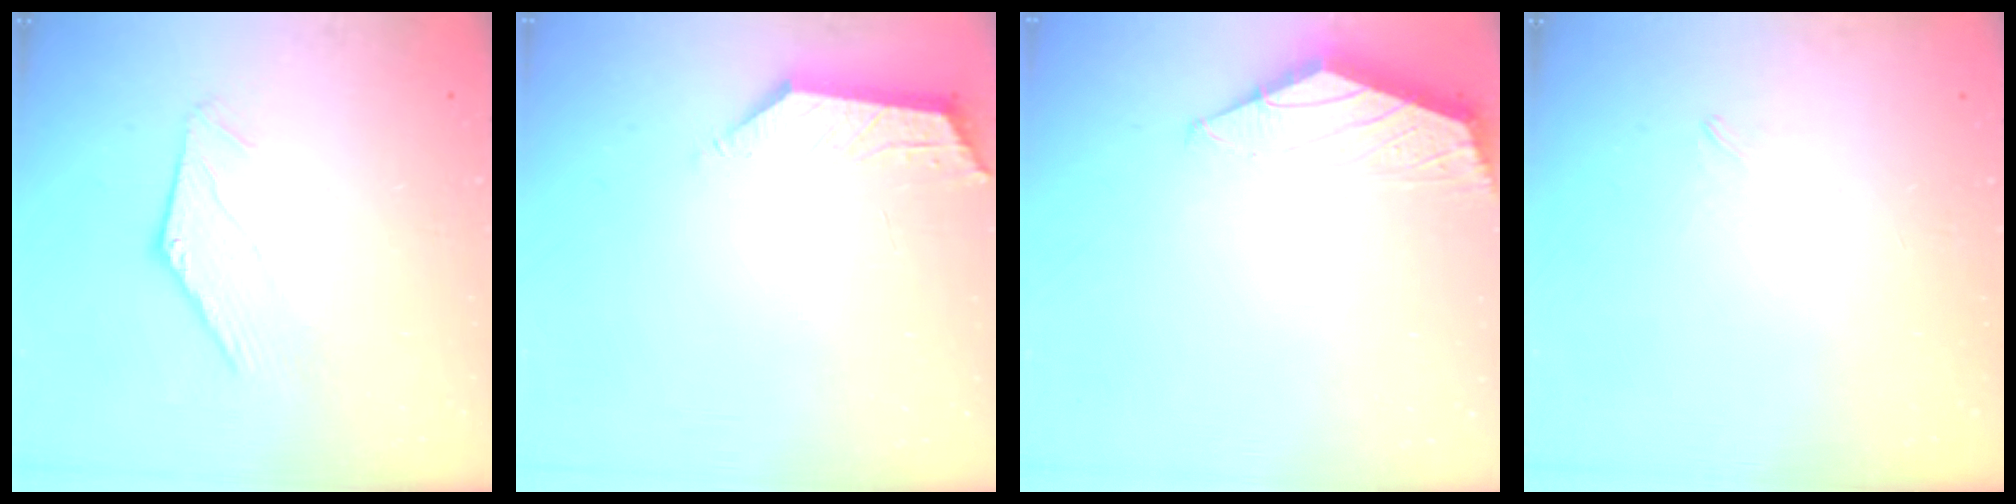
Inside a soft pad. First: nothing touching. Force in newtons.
{"total": 1.9, "press": 1.9, "slide": 0.3}
{"total": 1.5, "press": 1.5, "slide": 0.4}
{"total": 2.8, "press": 2.7, "slide": 0.6}